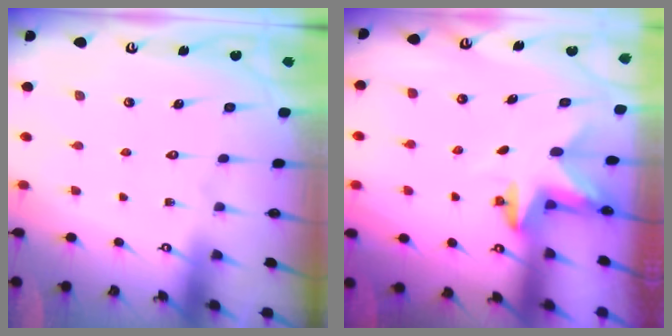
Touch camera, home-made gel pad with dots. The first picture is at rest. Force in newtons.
{"total": 2.6, "press": 2.5, "slide": 0.4}